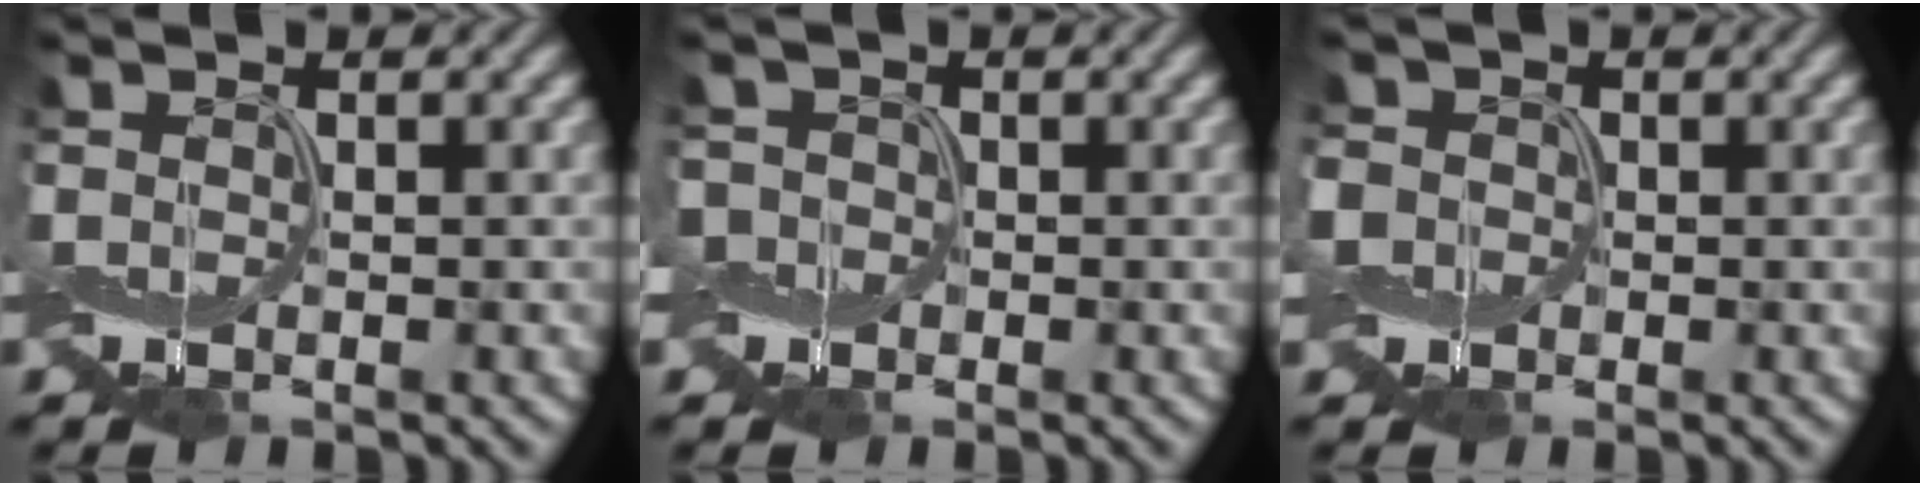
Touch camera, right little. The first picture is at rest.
{"total": 1.5, "force": [-0.7, 1.3, -0.2], "torque": [0.001, 0.003, -0.020]}
{"total": 2.1, "force": [-0.3, 2.0, 0.4], "torque": [-0.022, 0.003, -0.012]}